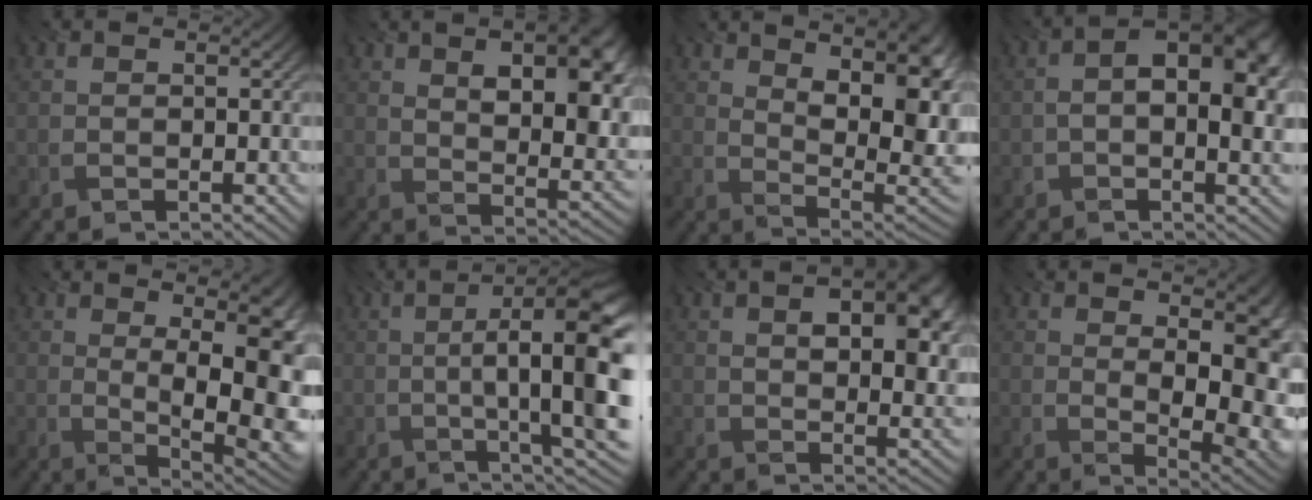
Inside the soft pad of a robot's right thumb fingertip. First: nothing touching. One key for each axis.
{"total": 13.0, "fx": 4.6, "fy": 6.1, "fz": 10.5, "tx": -0.144, "ty": 0.005, "tz": 0.072}
{"total": 13.7, "fx": 5.4, "fy": 5.5, "fz": 11.4, "tx": -0.170, "ty": 0.015, "tz": 0.091}
{"total": 10.3, "fx": 0.7, "fy": 5.3, "fz": 8.8, "tx": -0.126, "ty": 0.003, "tz": 0.008}
{"total": 12.3, "fx": 1.4, "fy": 3.9, "fz": 11.6, "tx": -0.137, "ty": 0.014, "tz": 0.030}
{"total": 14.2, "fx": -0.7, "fy": 3.0, "fz": 13.9, "tx": -0.198, "ty": 0.007, "tz": -0.001}
{"total": 10.1, "fx": 3.2, "fy": 5.1, "fz": 8.1, "tx": -0.108, "ty": -0.005, "tz": 0.054}
{"total": 10.8, "fx": 1.6, "fy": 4.9, "fz": 9.5, "tx": -0.102, "ty": 0.003, "tz": 0.038}